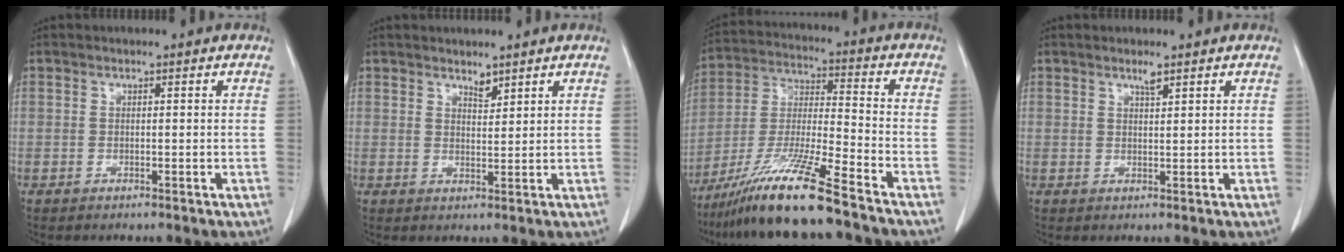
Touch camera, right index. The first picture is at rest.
{"total": 1.9, "force": [1.6, 0.5, 0.7], "torque": [-0.011, -0.007, 0.029]}
{"total": 14.5, "force": [-10.7, -0.6, 9.7], "torque": [-0.197, -0.026, -0.200]}
{"total": 1.4, "force": [1.1, 0.1, 0.9], "torque": [-0.018, -0.001, 0.020]}